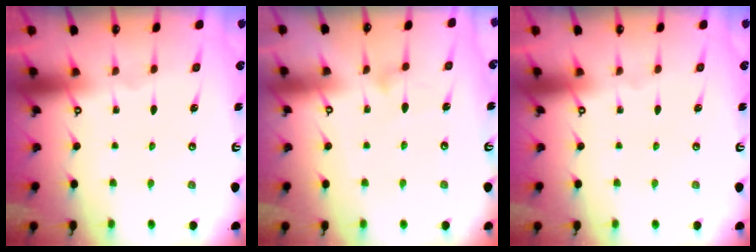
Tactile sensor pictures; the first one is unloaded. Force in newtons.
{"total": 6.1, "press": 6.1, "slide": 0.3}
{"total": 0.0}